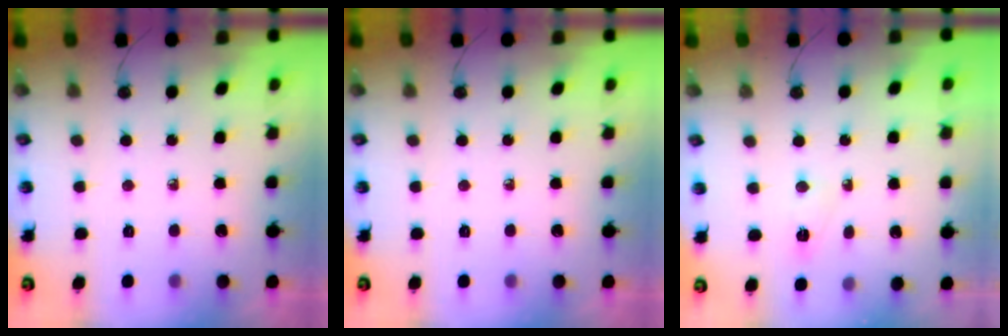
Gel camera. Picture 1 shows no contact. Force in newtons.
{"total": 0.0}
{"total": 2.7, "press": 2.5, "slide": 1.1}